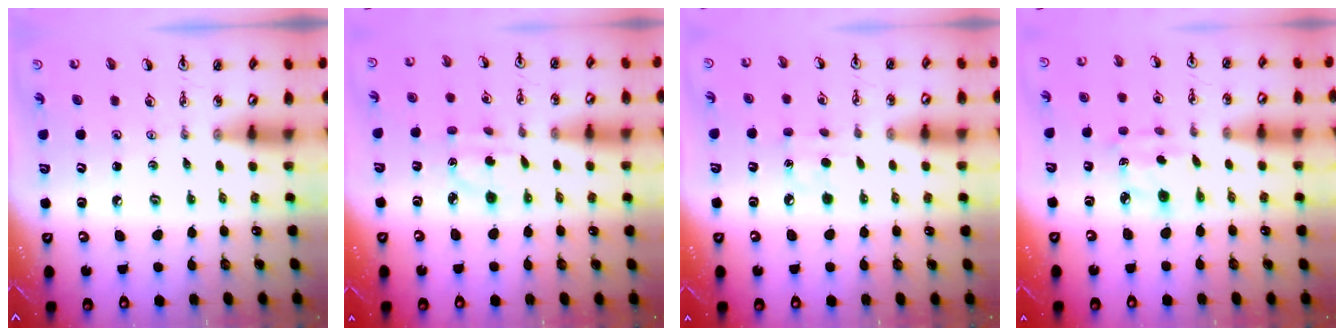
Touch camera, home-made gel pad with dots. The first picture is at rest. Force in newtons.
{"total": 3.6, "press": 3.5, "slide": 0.7}
{"total": 5.5, "press": 5.5, "slide": 0.6}
{"total": 2.8, "press": 2.8, "slide": 0.4}